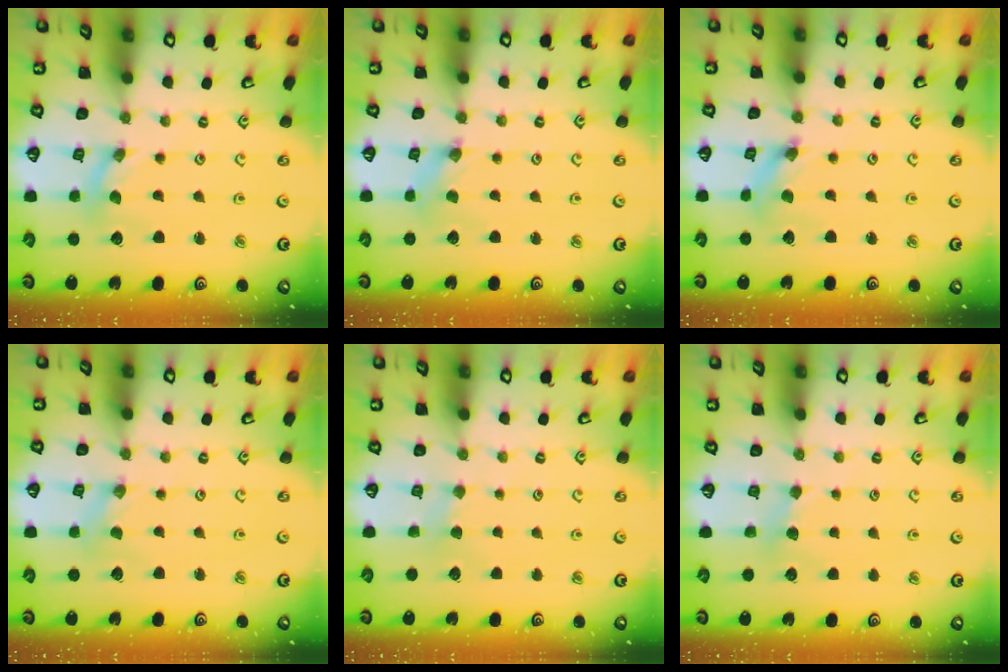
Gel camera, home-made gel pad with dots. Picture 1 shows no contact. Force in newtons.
{"total": 0.8, "press": 0.8, "slide": 0.2}
{"total": 2.0, "press": 2.0, "slide": 0.1}
{"total": 0.9, "press": 0.9, "slide": 0.2}
{"total": 2.0, "press": 2.0, "slide": 0.3}
{"total": 2.9, "press": 2.9, "slide": 0.5}